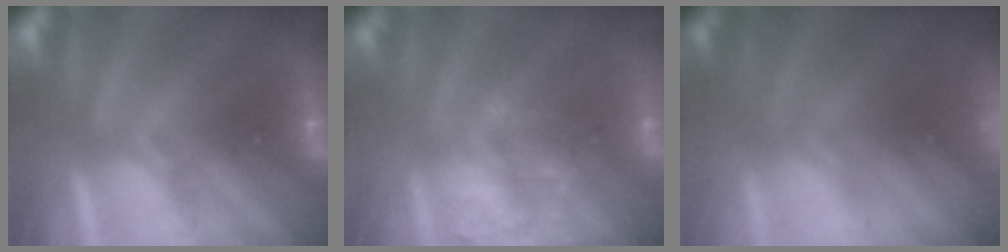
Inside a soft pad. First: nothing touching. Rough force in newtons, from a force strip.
{"total": 1.6}
{"total": 7.0}